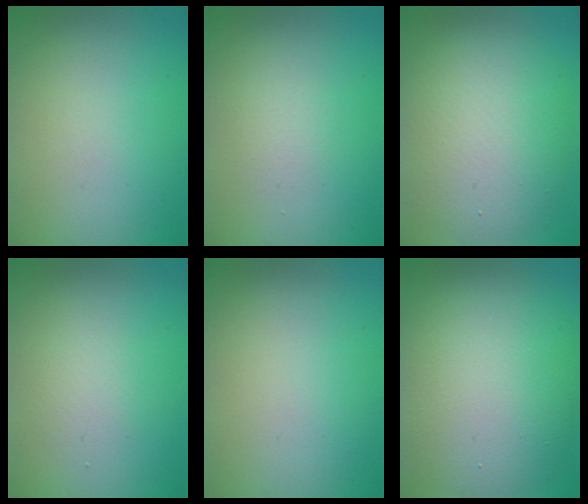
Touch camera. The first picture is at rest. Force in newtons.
{"total": 1.2, "press": 1.2, "slide": 0.1}
{"total": 8.5, "press": 8.4, "slide": 0.9}
{"total": 1.7, "press": 1.7, "slide": 0.2}
{"total": 0.0}
{"total": 11.4, "press": 11.4, "slide": 0.8}